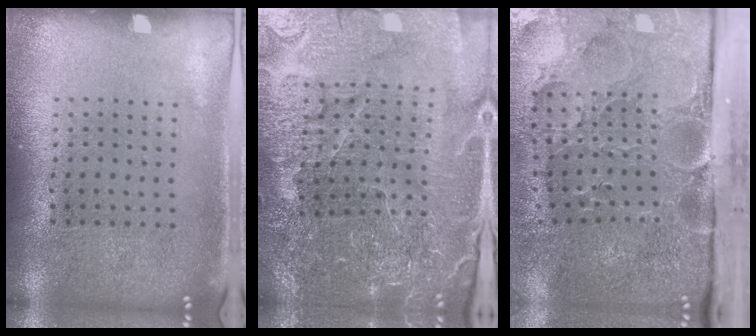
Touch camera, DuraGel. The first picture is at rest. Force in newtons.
{"total": 4.8, "press": 4.6, "slide": 1.3}
{"total": 5.3, "press": 4.0, "slide": 3.5}